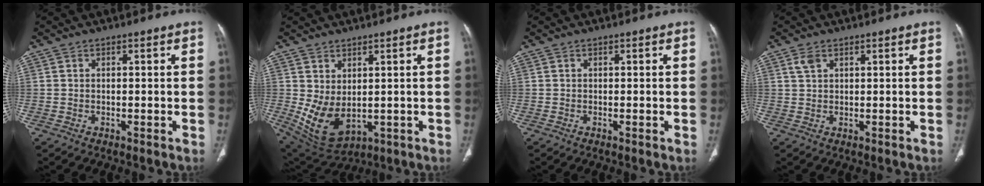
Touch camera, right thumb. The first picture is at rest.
{"total": 9.0, "force": [0.0, 5.4, 7.2], "torque": [-0.123, -0.013, 0.031]}
{"total": 0.0}
{"total": 2.0, "force": [1.1, 1.1, 1.2], "torque": [-0.027, 0.003, 0.028]}